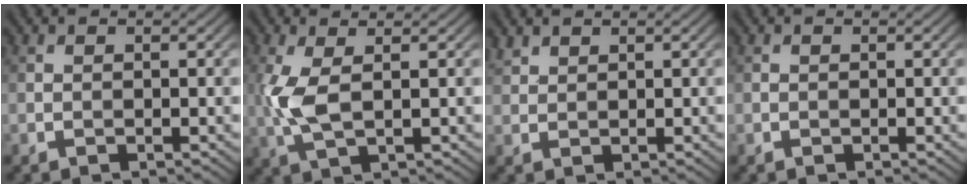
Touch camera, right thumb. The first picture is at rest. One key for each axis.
{"total": 5.3, "fx": 0.7, "fy": 1.9, "fz": 4.9, "tx": -0.130, "ty": 0.001, "tz": 0.011}
{"total": 1.7, "fx": 1.4, "fy": 0.7, "fz": 0.5, "tx": -0.016, "ty": 0.003, "tz": 0.036}
{"total": 0.0}